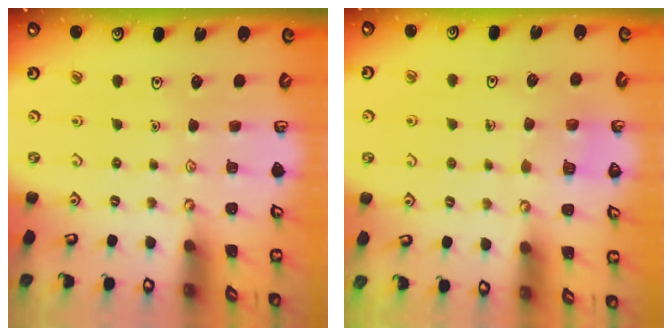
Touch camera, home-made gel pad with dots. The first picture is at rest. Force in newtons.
{"total": 2.5, "press": 2.5, "slide": 0.1}